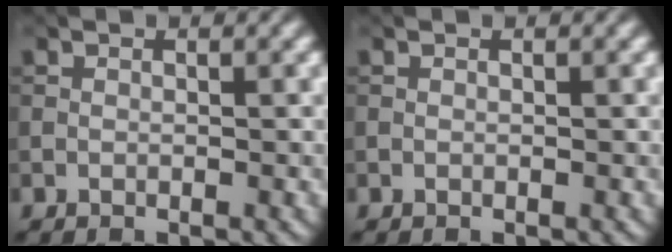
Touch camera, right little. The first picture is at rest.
{"total": 0.0}